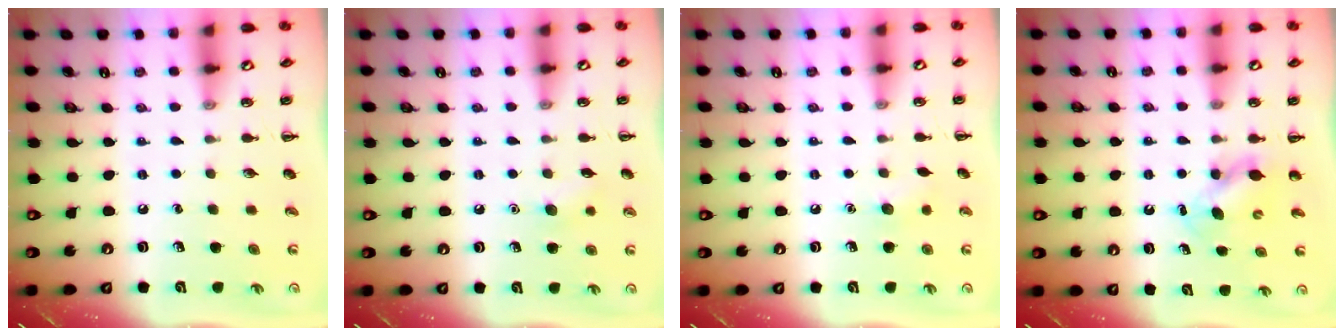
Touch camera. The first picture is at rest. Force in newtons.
{"total": 6.3, "press": 6.1, "slide": 1.6}
{"total": 4.9, "press": 4.7, "slide": 1.4}
{"total": 5.0, "press": 5.0, "slide": 0.6}